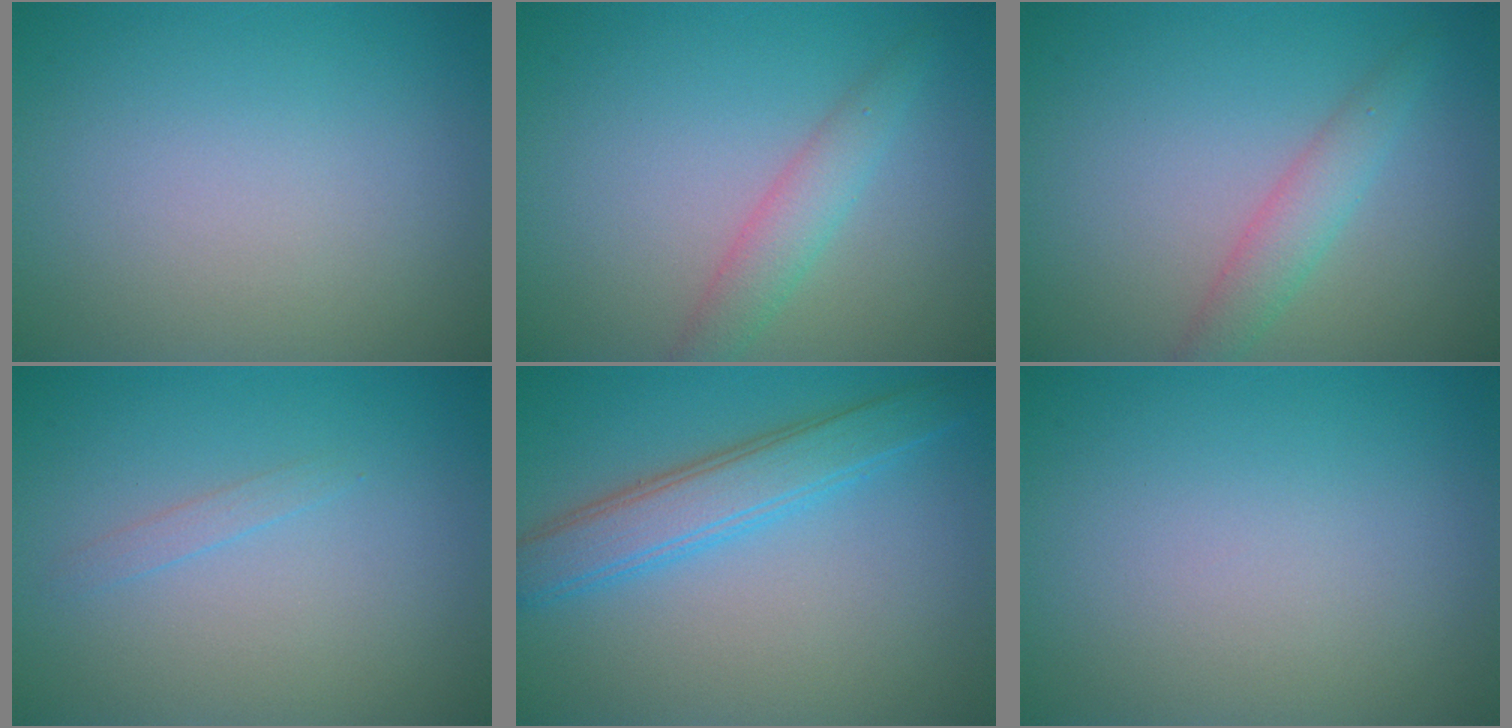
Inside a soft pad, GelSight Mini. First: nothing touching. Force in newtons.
{"total": 2.5, "press": 2.5, "slide": 0.1}
{"total": 2.5, "press": 2.5, "slide": 0.1}
{"total": 0.8, "press": 0.8, "slide": 0.1}
{"total": 4.3, "press": 4.3, "slide": 0.1}
{"total": 0.0}